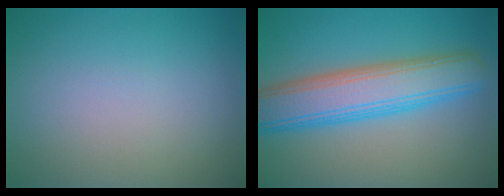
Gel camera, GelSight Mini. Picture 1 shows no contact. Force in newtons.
{"total": 7.6, "press": 7.6, "slide": 0.2}